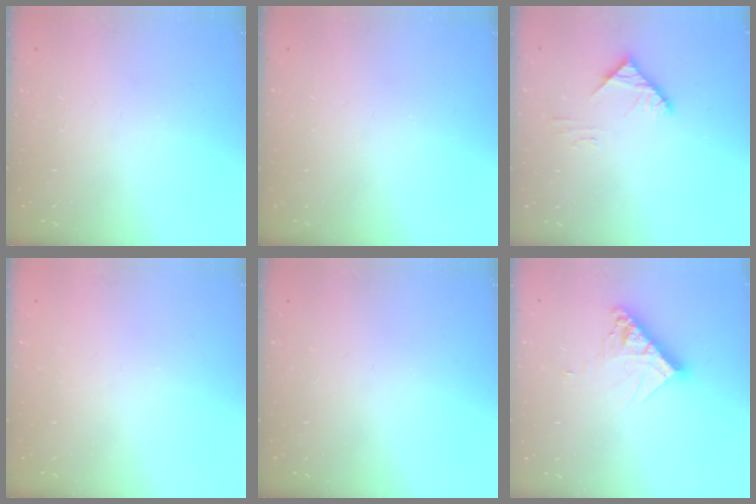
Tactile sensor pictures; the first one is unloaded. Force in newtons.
{"total": 0.0}
{"total": 5.6, "press": 5.6, "slide": 0.6}
{"total": 1.3, "press": 1.3, "slide": 0.2}
{"total": 0.0}
{"total": 10.7, "press": 10.6, "slide": 1.0}